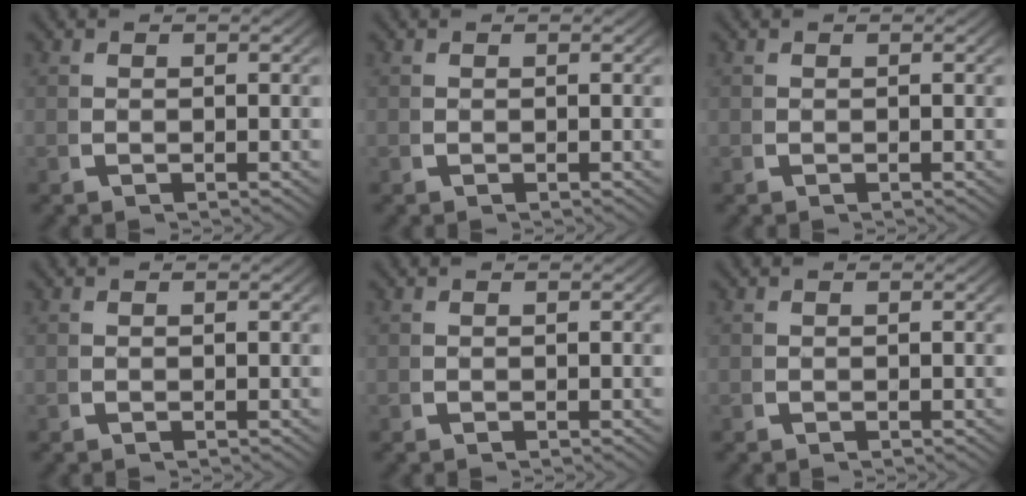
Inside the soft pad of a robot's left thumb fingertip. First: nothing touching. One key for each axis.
{"total": 0.0}
{"total": 0.0}
{"total": 0.0}
{"total": 0.0}
{"total": 0.0}